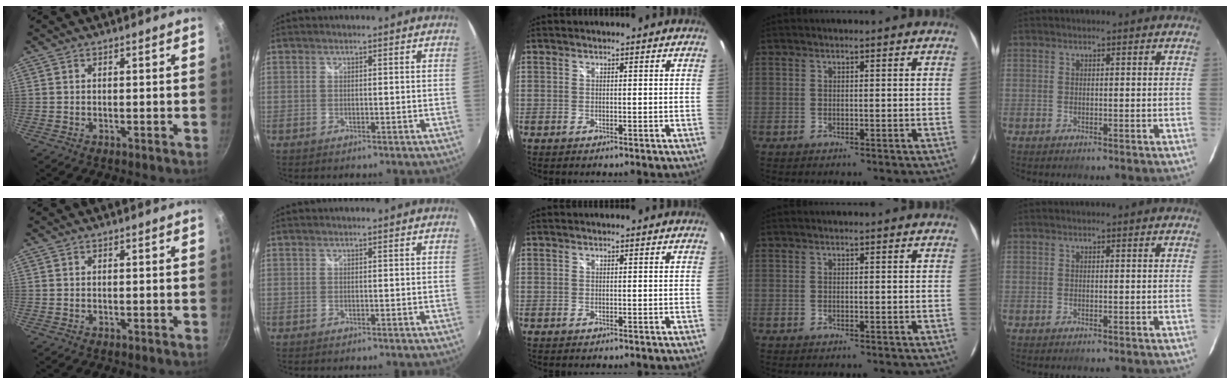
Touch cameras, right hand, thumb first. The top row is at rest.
{}